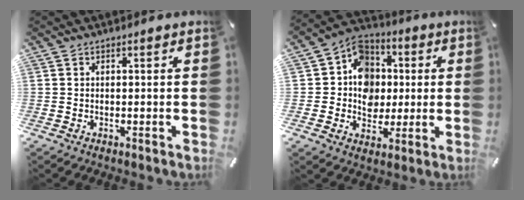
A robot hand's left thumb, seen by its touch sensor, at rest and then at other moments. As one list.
[{"total": 11.5, "force": [-0.4, 10.8, 4.1], "torque": [-0.056, 0.005, -0.002]}]